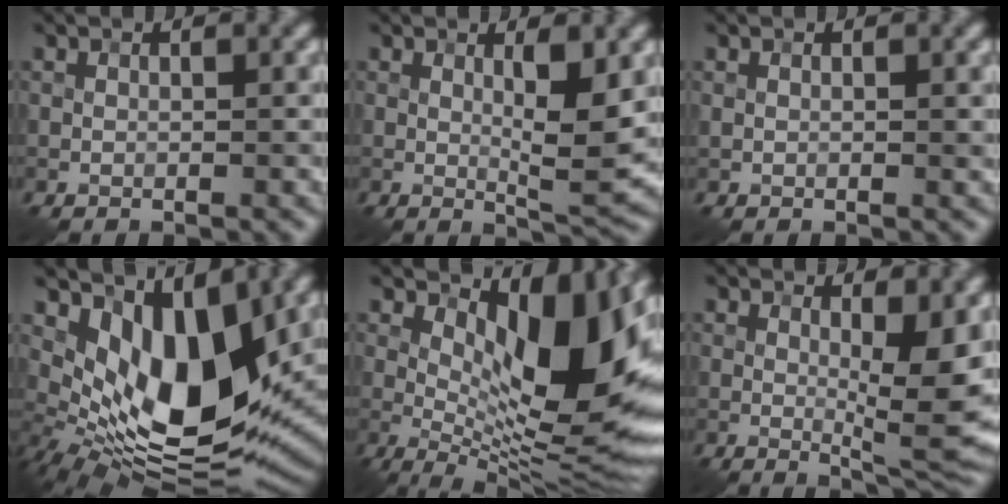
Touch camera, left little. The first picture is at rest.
{"total": 4.9, "force": [0.7, 1.0, 4.7], "torque": [-0.074, -0.015, 0.017]}
{"total": 0.6, "force": [0.4, 0.2, 0.4], "torque": [-0.004, -0.002, 0.006]}
{"total": 11.9, "force": [3.0, 5.8, 9.9], "torque": [-0.165, -0.022, 0.065]}
{"total": 12.7, "force": [2.8, 5.1, 11.3], "torque": [-0.150, 0.000, 0.047]}
{"total": 7.8, "force": [0.9, 2.1, 7.5], "torque": [-0.104, -0.012, 0.019]}